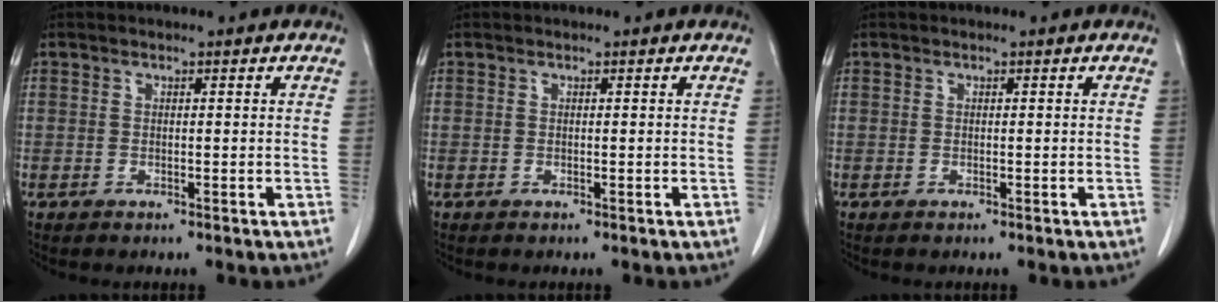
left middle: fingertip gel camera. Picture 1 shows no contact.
{"total": 0.0}
{"total": 0.0}